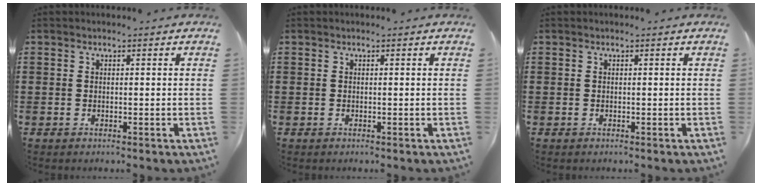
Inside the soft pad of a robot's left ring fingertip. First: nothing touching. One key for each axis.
{"total": 0.0}
{"total": 0.0}